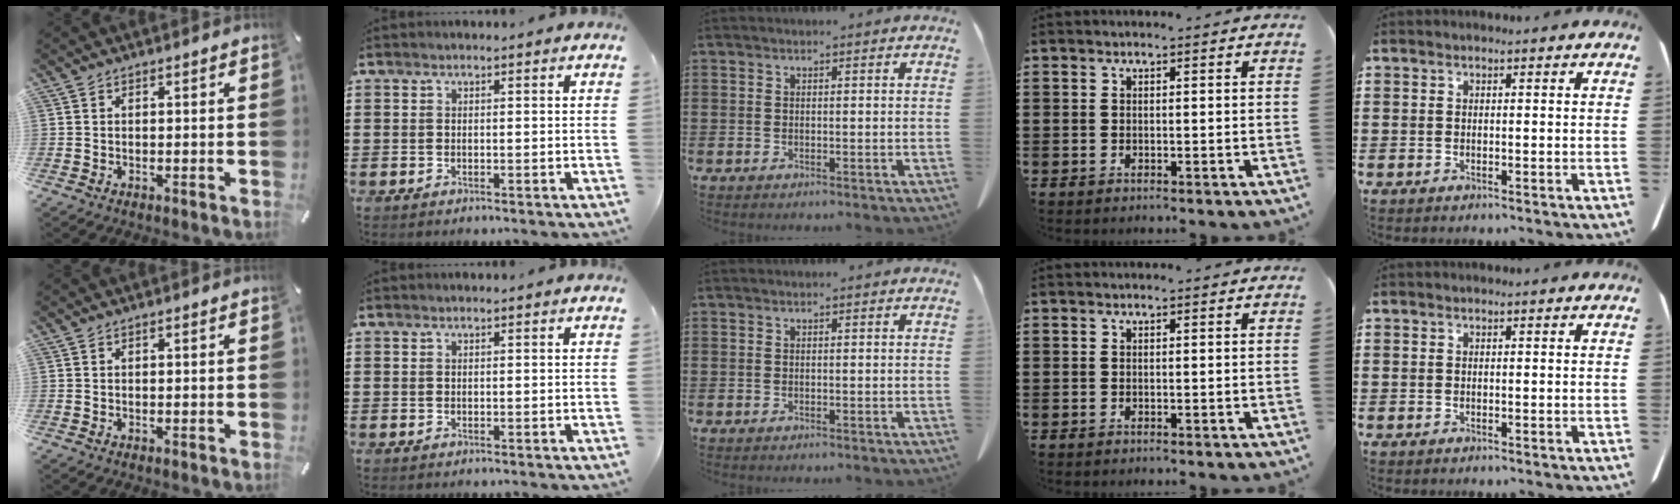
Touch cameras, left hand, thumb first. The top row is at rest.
{}